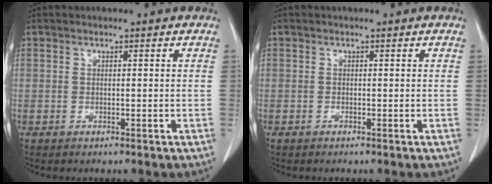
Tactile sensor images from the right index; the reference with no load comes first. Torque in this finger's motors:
{"motor_torque": [-0.19, 0.13, -0.16, -0.02]}